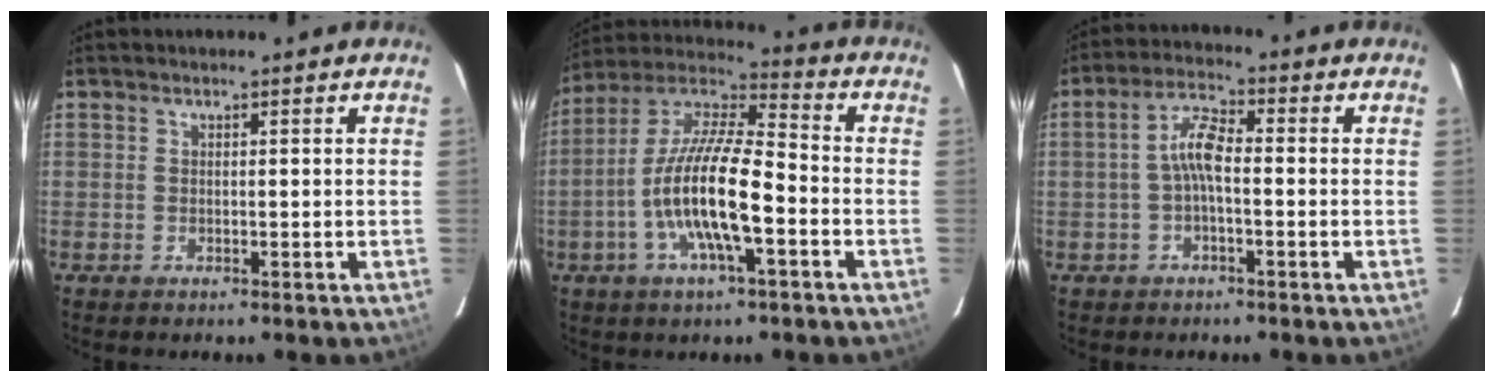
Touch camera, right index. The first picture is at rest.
{"total": 15.7, "force": [-4.8, 3.6, 14.5], "torque": [-0.279, -0.005, -0.097]}
{"total": 5.0, "force": [-1.1, 1.6, 4.6], "torque": [-0.096, 0.017, -0.024]}